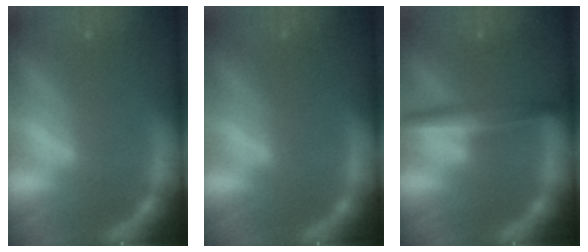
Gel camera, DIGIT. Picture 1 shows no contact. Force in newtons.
{"total": 0.0}
{"total": 4.0}